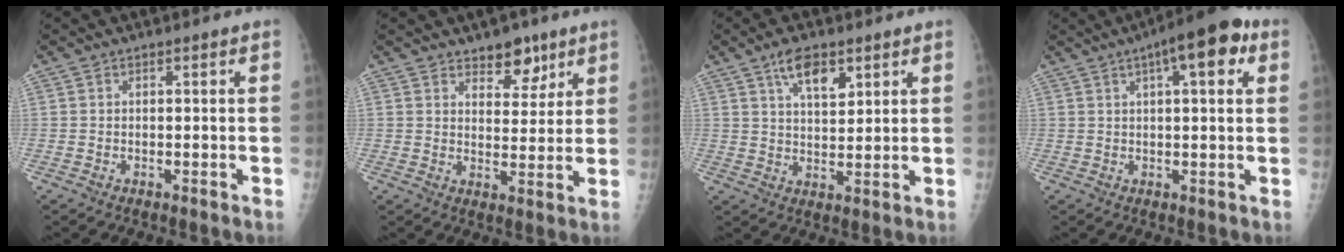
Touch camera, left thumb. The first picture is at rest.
{"total": 6.4, "force": [4.4, 3.6, 3.0], "torque": [-0.009, -0.028, 0.065]}
{"total": 6.9, "force": [3.9, 3.1, 4.8], "torque": [-0.064, -0.021, 0.068]}
{"total": 10.9, "force": [4.6, 3.4, 9.2], "torque": [-0.115, 0.012, 0.056]}